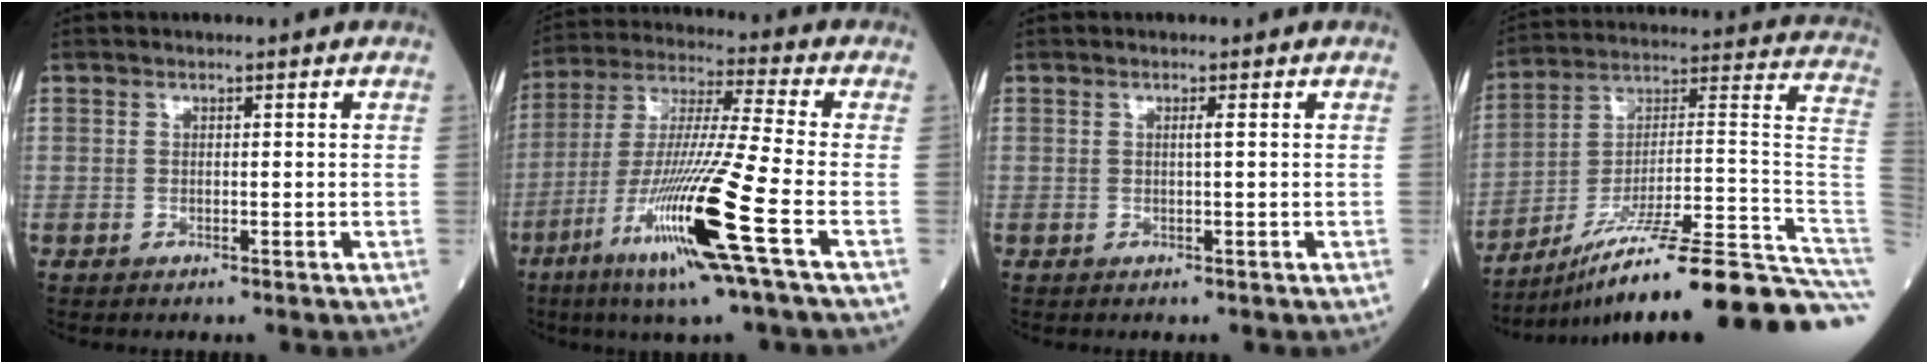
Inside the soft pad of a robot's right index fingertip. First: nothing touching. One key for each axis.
{"total": 17.5, "fx": -7.2, "fy": -1.3, "fz": 15.9, "tx": -0.332, "ty": -0.031, "tz": -0.140}
{"total": 0.7, "fx": 0.1, "fy": -0.2, "fz": 0.6, "tx": -0.013, "ty": -0.001, "tz": 0.003}
{"total": 28.8, "fx": -21.2, "fy": 0.1, "fz": 19.5, "tx": -0.184, "ty": 0.020, "tz": -0.327}